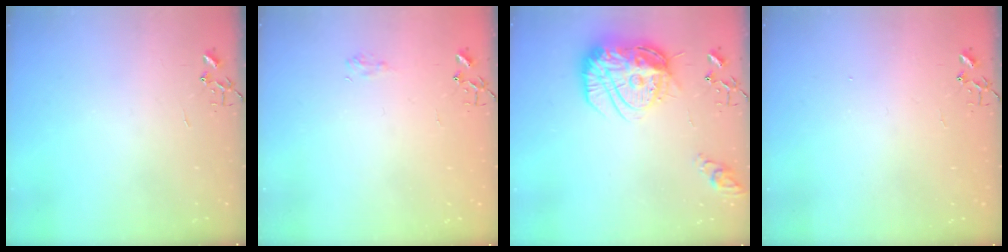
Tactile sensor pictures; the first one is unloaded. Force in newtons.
{"total": 6.9, "press": 6.8, "slide": 0.8}
{"total": 19.4, "press": 19.3, "slide": 1.7}
{"total": 1.1, "press": 1.1, "slide": 0.1}